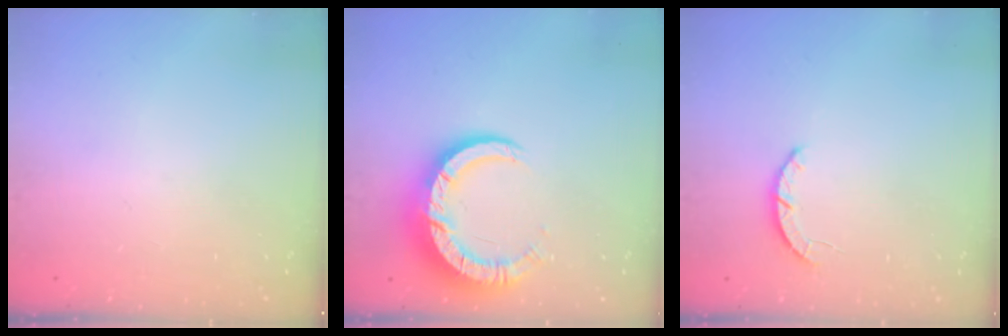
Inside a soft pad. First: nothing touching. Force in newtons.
{"total": 11.8, "press": 11.7, "slide": 1.3}
{"total": 2.2, "press": 2.2, "slide": 0.3}